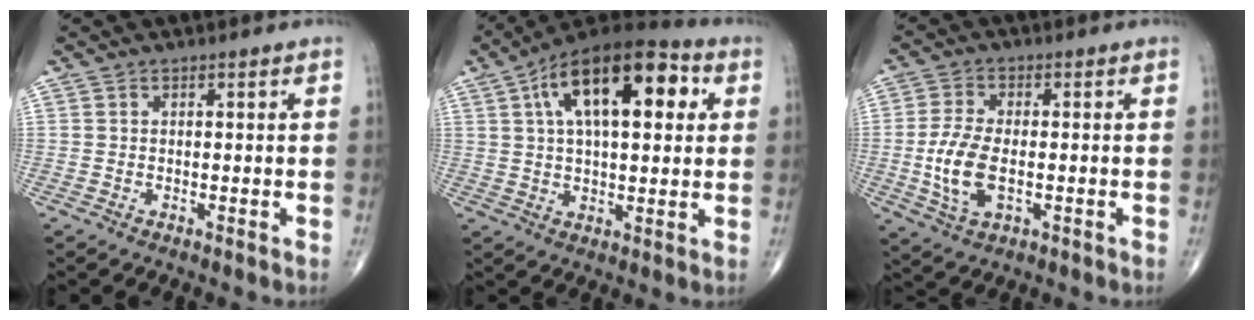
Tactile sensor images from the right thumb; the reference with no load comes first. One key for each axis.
{"total": 20.6, "fx": 6.4, "fy": 9.4, "fz": 17.2, "tx": -0.259, "ty": 0.018, "tz": 0.094}
{"total": 8.9, "fx": -1.4, "fy": 4.5, "fz": 7.6, "tx": -0.160, "ty": -0.001, "tz": -0.025}